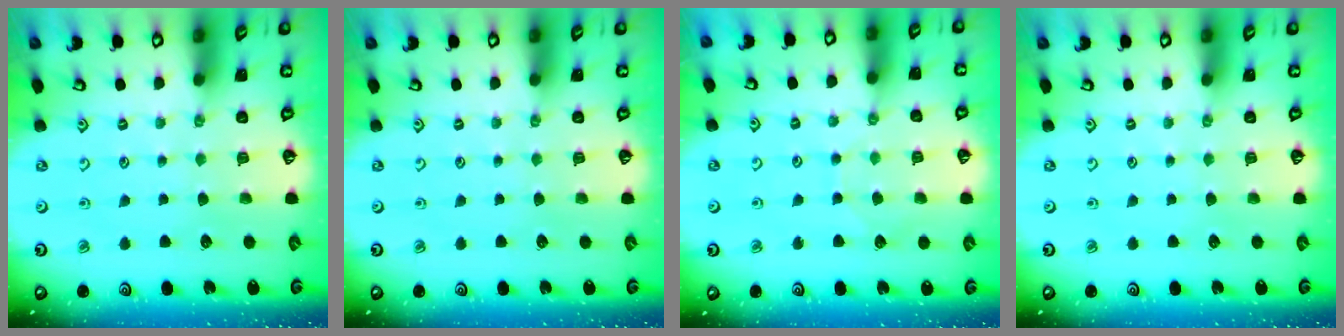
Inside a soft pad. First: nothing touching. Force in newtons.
{"total": 0.0}
{"total": 4.8, "press": 4.8, "slide": 0.4}
{"total": 0.0}